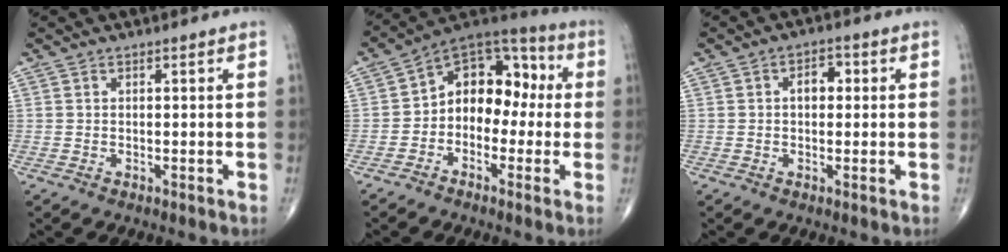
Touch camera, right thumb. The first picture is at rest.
{"total": 13.0, "force": [-0.6, 9.2, 9.1], "torque": [-0.090, 0.050, -0.031]}
{"total": 3.7, "force": [0.4, 2.5, 2.7], "torque": [-0.028, 0.013, 0.002]}